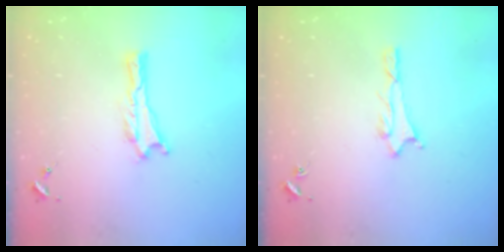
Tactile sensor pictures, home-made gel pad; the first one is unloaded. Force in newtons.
{"total": 1.5, "press": 1.5, "slide": 0.1}